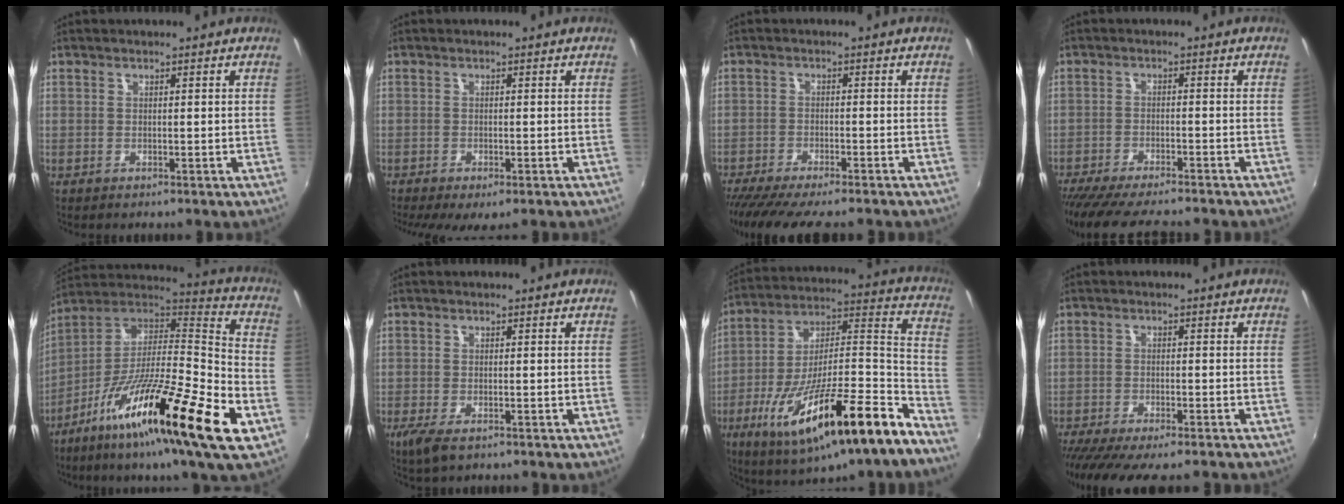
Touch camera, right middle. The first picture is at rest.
{"total": 5.5, "force": [-3.7, 1.6, 3.7], "torque": [-0.081, -0.030, -0.057]}
{"total": 11.8, "force": [-10.2, 1.5, 5.8], "torque": [-0.124, -0.037, -0.161]}
{"total": 14.3, "force": [-12.5, 2.3, 6.6], "torque": [-0.138, -0.031, -0.198]}
{"total": 25.5, "force": [-11.4, 2.8, 22.7], "torque": [-0.371, -0.029, -0.210]}
{"total": 4.2, "force": [-2.6, 1.5, 3.0], "torque": [-0.066, -0.016, -0.045]}
{"total": 26.5, "force": [-16.2, 4.7, 20.4], "torque": [-0.308, -0.023, -0.266]}
{"total": 11.1, "force": [-9.2, 1.8, 5.8], "torque": [-0.127, -0.040, -0.148]}